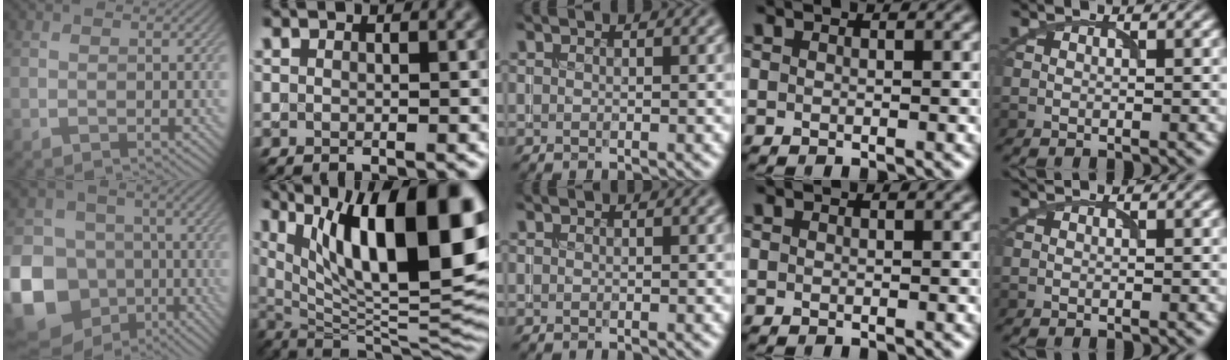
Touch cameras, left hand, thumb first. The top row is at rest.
{"thumb": {"total": 19.5, "force": [-6.7, 16.8, 7.3], "torque": [-0.217, -0.047, -0.135]}, "index": {"total": 17.6, "force": [6.0, 5.9, 15.5], "torque": [-0.218, 0.012, 0.108]}}